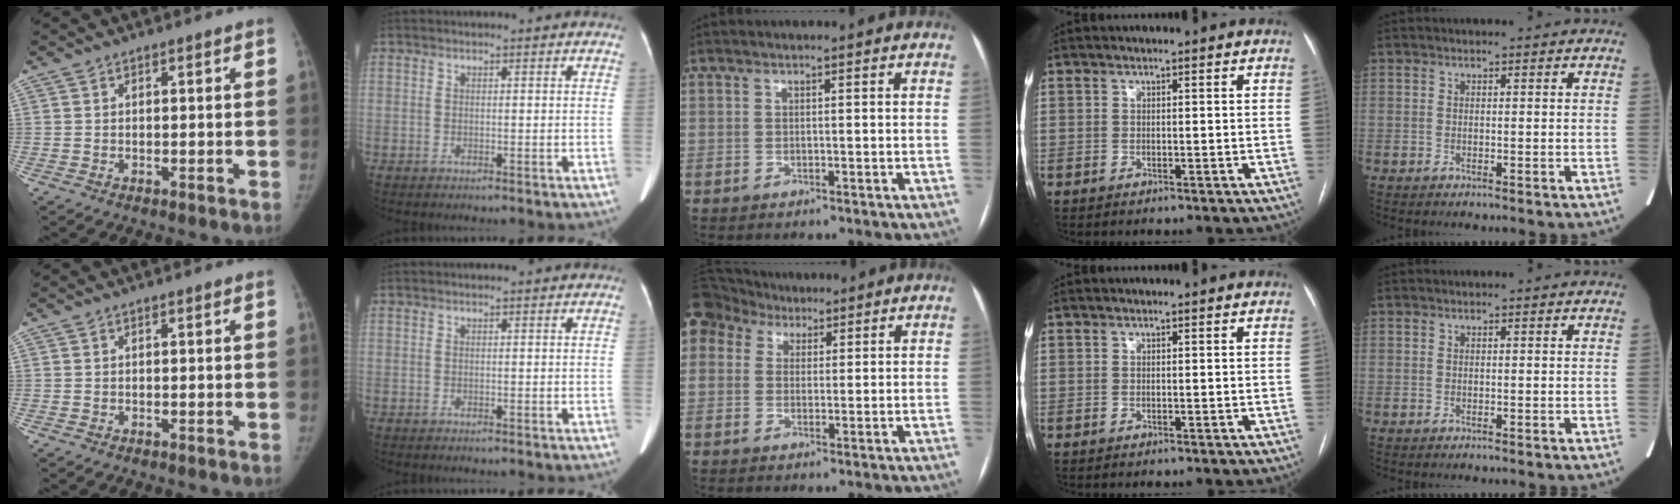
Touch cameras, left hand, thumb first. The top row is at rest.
{"middle": {"total": 12.0, "force": [6.9, 8.9, 4.2], "torque": [-0.136, 0.063, 0.135]}}